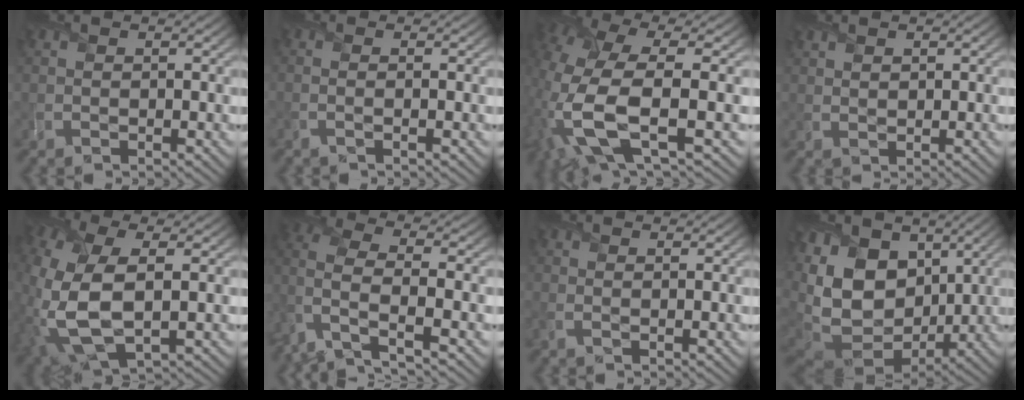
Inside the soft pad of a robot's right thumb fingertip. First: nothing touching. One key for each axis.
{"total": 1.3, "fx": -0.4, "fy": 0.1, "fz": 1.3, "tx": -0.022, "ty": 0.003, "tz": -0.015}
{"total": 13.3, "fx": -2.8, "fy": 5.7, "fz": 11.7, "tx": -0.298, "ty": -0.025, "tz": -0.052}
{"total": 1.0, "fx": 0.8, "fy": 0.5, "fz": 0.2, "tx": -0.009, "ty": -0.001, "tz": 0.019}
{"total": 15.0, "fx": -2.4, "fy": 8.5, "fz": 12.2, "tx": -0.333, "ty": -0.037, "tz": -0.022}
{"total": 6.8, "fx": -2.3, "fy": 3.6, "fz": 5.3, "tx": -0.114, "ty": -0.004, "tz": -0.066}
{"total": 0.8, "fx": -0.3, "fy": 0.4, "fz": 0.7, "tx": -0.021, "ty": -0.004, "tz": -0.008}
{"total": 16.8, "fx": 3.1, "fy": 12.2, "fz": 11.2, "tx": -0.278, "ty": 0.004, "tz": 0.084}